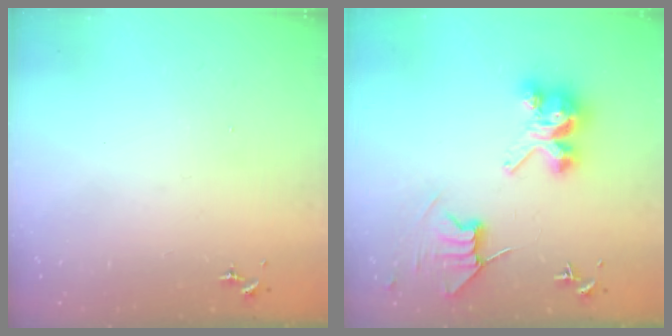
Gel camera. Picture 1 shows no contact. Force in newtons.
{"total": 9.5, "press": 9.5, "slide": 0.7}